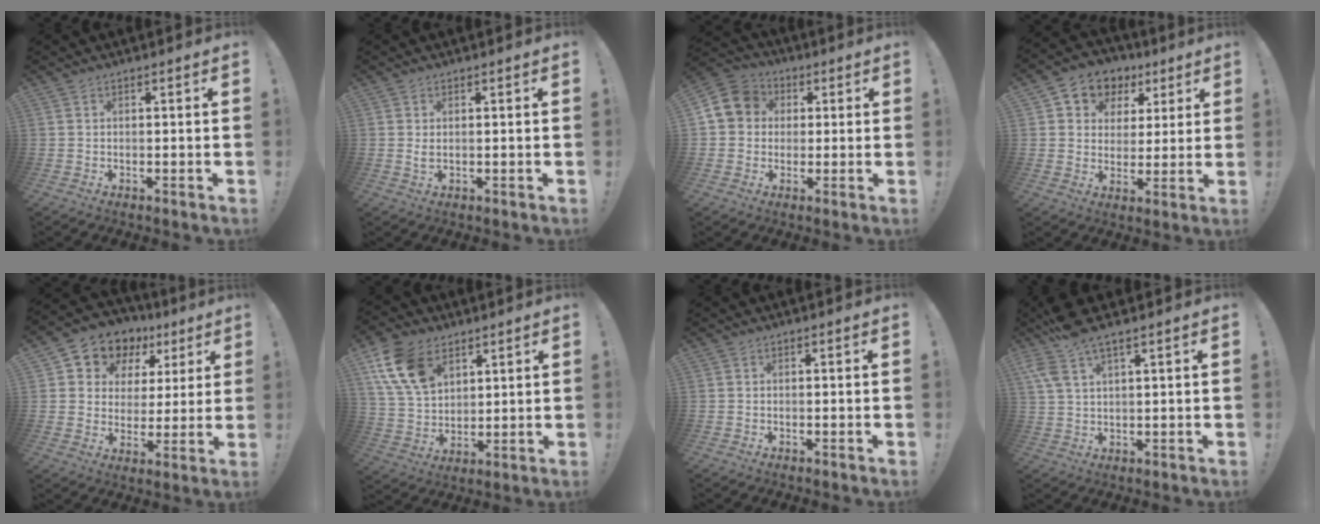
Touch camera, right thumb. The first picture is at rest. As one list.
[{"total": 1.7, "force": [0.4, 0.8, 1.5], "torque": [-0.022, -0.001, 0.005]}, {"total": 10.1, "force": [1.9, 9.0, 4.0], "torque": [-0.067, 0.010, 0.042]}, {"total": 8.2, "force": [3.7, 7.0, 1.9], "torque": [-0.033, -0.023, 0.076]}, {"total": 9.4, "force": [5.2, 7.4, 2.8], "torque": [-0.047, -0.041, 0.099]}, {"total": 14.9, "force": [7.5, 10.0, 8.1], "torque": [-0.156, -0.023, 0.150]}, {"total": 0.0}, {"total": 7.6, "force": [5.0, 1.8, 5.4], "torque": [-0.117, -0.014, 0.097]}]